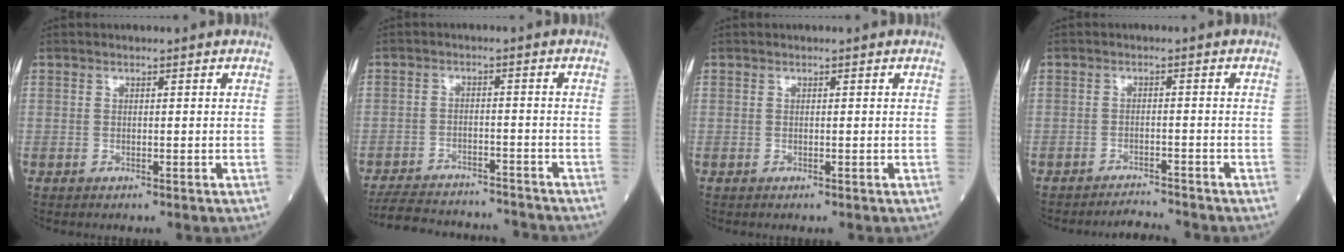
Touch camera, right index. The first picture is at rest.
{"total": 13.5, "force": [-12.8, 2.8, 3.3], "torque": [-0.064, 0.008, -0.180]}
{"total": 0.0}
{"total": 3.2, "force": [-3.1, -0.7, -0.2], "torque": [0.002, -0.013, -0.046]}